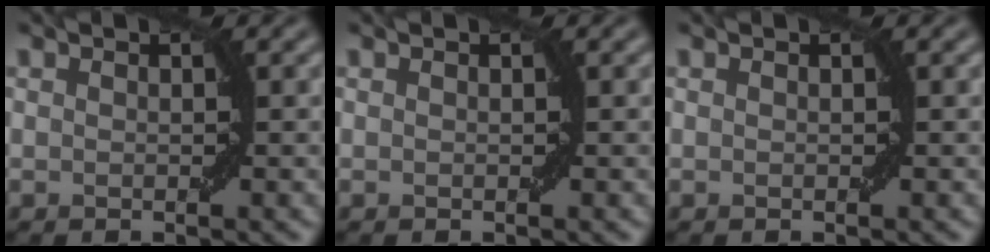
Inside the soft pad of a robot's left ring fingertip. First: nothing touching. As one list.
[{"total": 0.0}, {"total": 0.0}]